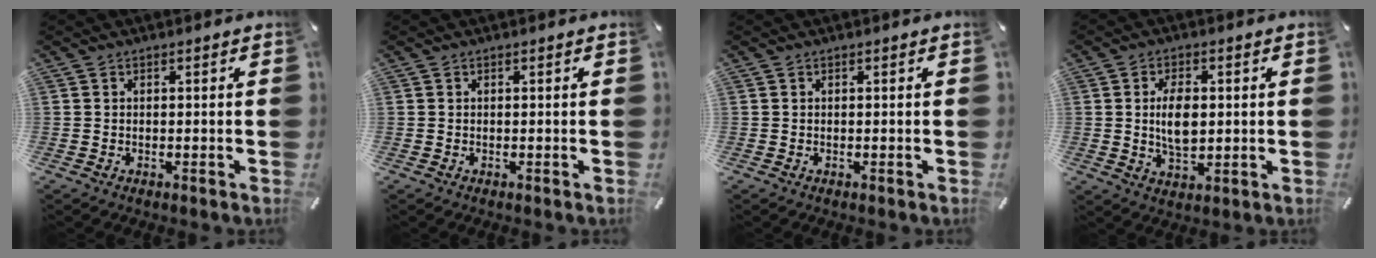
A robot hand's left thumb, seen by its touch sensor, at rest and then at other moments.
{"total": 0.0}
{"total": 0.0}
{"total": 7.3, "force": [0.6, 4.1, 6.0], "torque": [-0.122, -0.003, 0.003]}